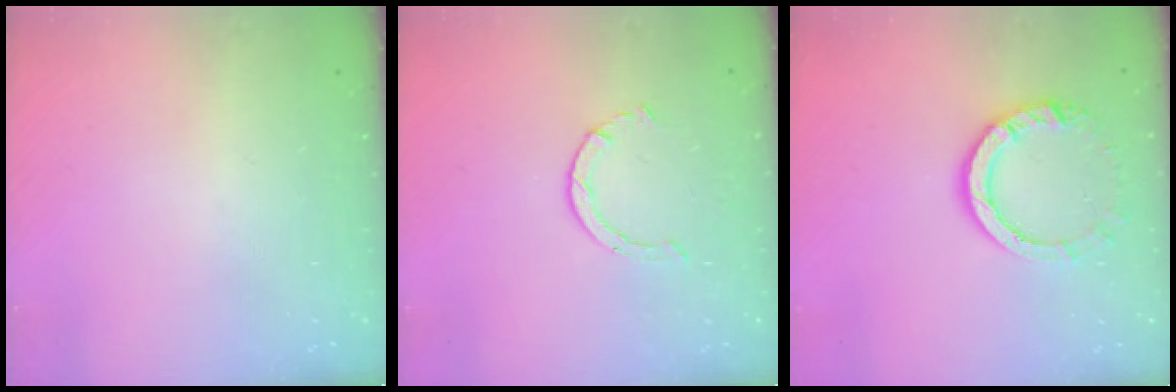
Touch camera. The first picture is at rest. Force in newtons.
{"total": 2.6, "press": 2.6, "slide": 0.3}
{"total": 11.3, "press": 11.2, "slide": 1.3}